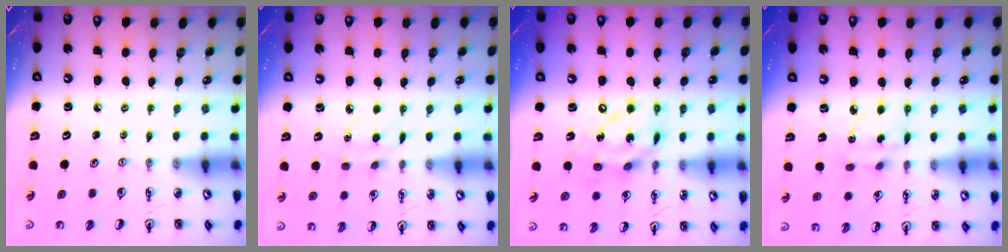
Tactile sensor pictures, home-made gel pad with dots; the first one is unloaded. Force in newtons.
{"total": 5.4, "press": 5.4, "slide": 0.6}
{"total": 14.6, "press": 14.6, "slide": 1.2}
{"total": 3.6, "press": 3.6, "slide": 0.1}